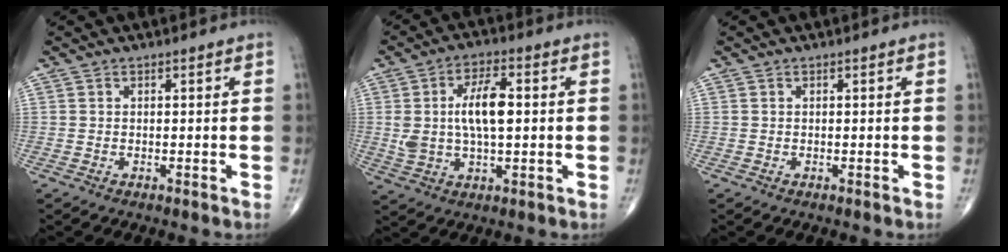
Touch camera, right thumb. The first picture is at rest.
{"total": 10.7, "force": [1.2, 4.9, 9.4], "torque": [-0.174, 0.007, 0.023]}
{"total": 0.0}